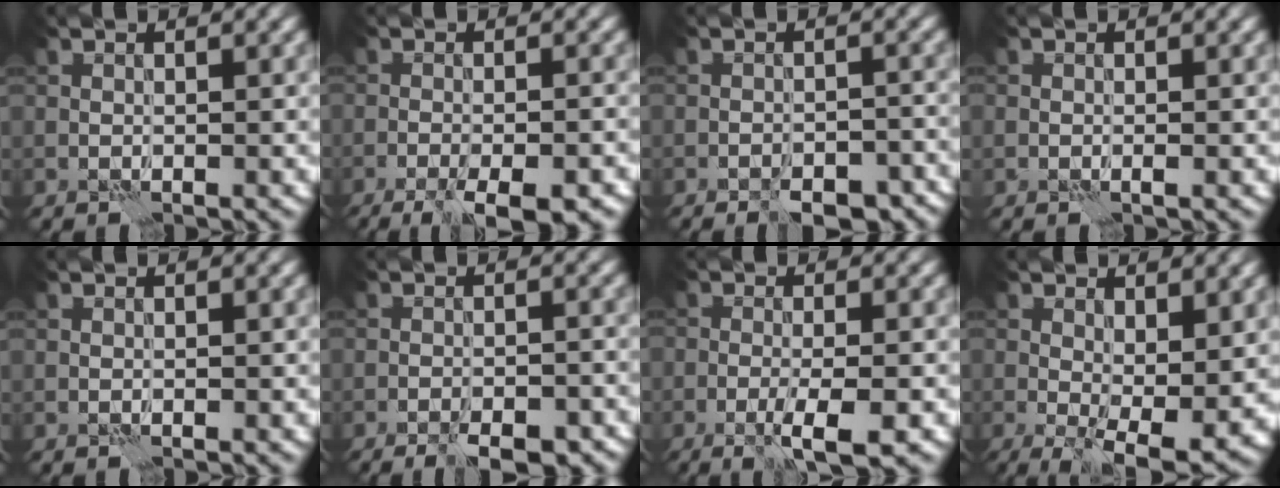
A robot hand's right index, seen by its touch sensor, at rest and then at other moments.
{"total": 8.0, "force": [-5.6, 2.1, 5.3], "torque": [-0.069, -0.015, -0.071]}
{"total": 7.0, "force": [-5.7, 2.8, 3.1], "torque": [-0.019, 0.003, -0.068]}
{"total": 0.5, "force": [-0.2, 0.3, 0.4], "torque": [-0.007, -0.002, -0.005]}
{"total": 0.0}
{"total": 6.8, "force": [-5.4, 2.1, 3.6], "torque": [-0.037, 0.001, -0.067]}
{"total": 3.6, "force": [-1.9, 0.5, 3.0], "torque": [-0.055, -0.003, -0.035]}
{"total": 7.1, "force": [-1.0, 3.0, 6.4], "torque": [-0.100, -0.016, -0.007]}